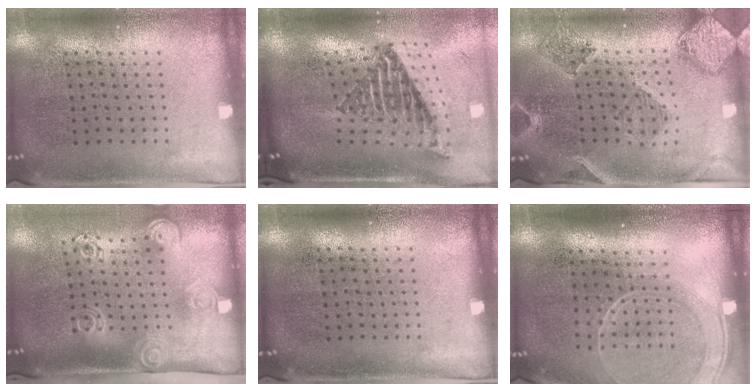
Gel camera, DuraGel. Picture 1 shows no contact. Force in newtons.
{"total": 2.6, "press": 1.7, "slide": 1.9}
{"total": 1.6, "press": 1.6, "slide": 0.3}
{"total": 2.0, "press": 1.4, "slide": 1.5}
{"total": 0.0}
{"total": 1.6, "press": 1.4, "slide": 0.8}